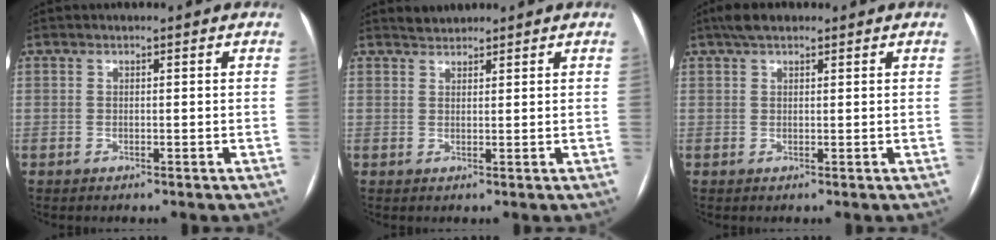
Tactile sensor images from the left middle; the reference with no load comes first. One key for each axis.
{"total": 1.5, "fx": 1.5, "fy": 0.4, "fz": -0.2, "tx": -0.001, "ty": 0.007, "tz": 0.028}
{"total": 3.3, "fx": 2.4, "fy": 1.3, "fz": 1.8, "tx": -0.038, "ty": 0.020, "tz": 0.042}